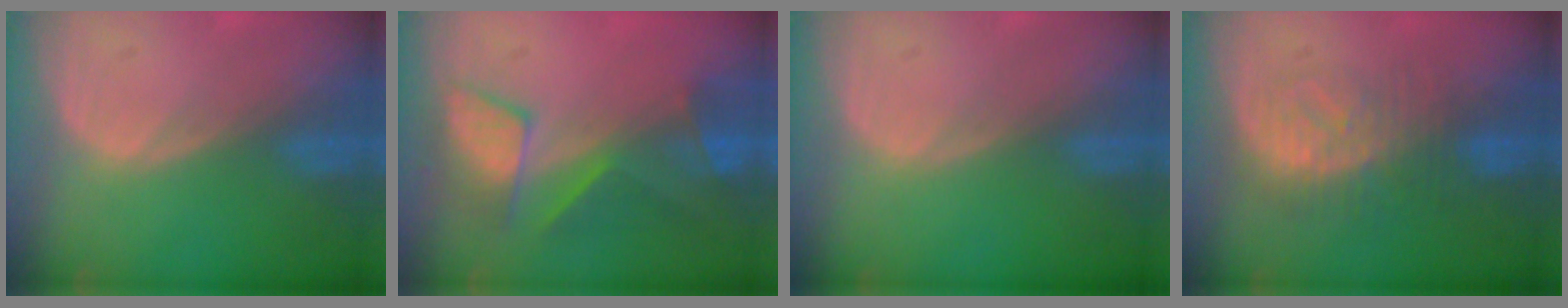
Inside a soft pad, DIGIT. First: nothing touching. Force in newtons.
{"total": 7.7, "press": 7.6, "slide": 1.4}
{"total": 0.0}
{"total": 8.2, "press": 7.6, "slide": 2.9}